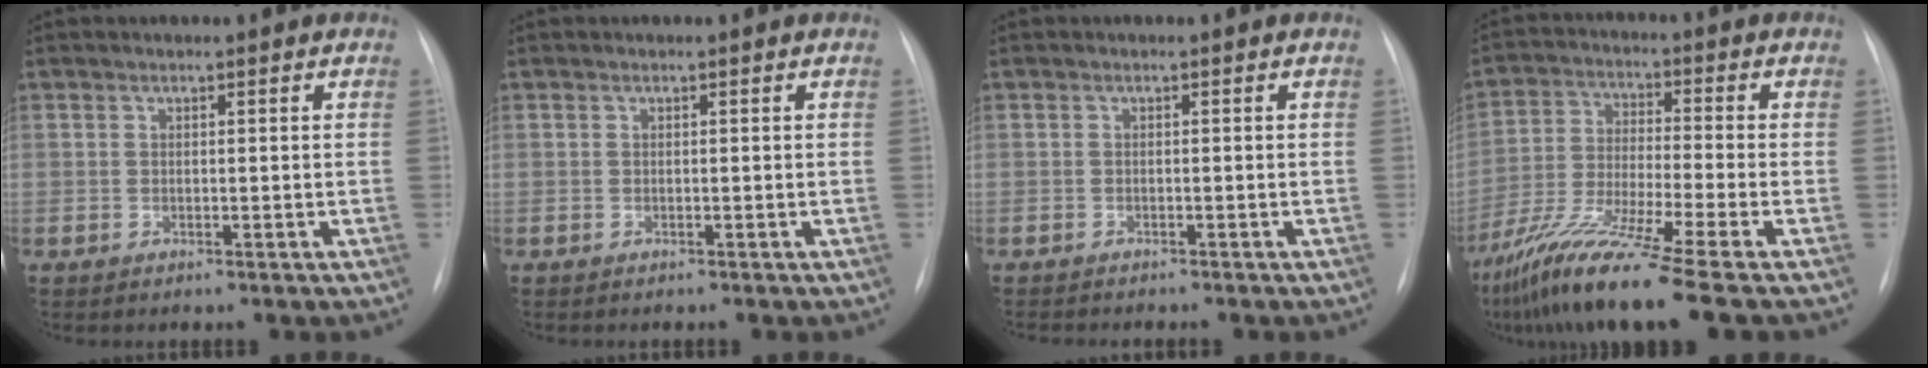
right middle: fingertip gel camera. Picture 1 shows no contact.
{"total": 0.0}
{"total": 3.2, "force": [-3.0, 0.4, 1.2], "torque": [-0.016, -0.007, -0.037]}
{"total": 15.3, "force": [-11.3, -1.8, 10.1], "torque": [-0.210, -0.047, -0.206]}